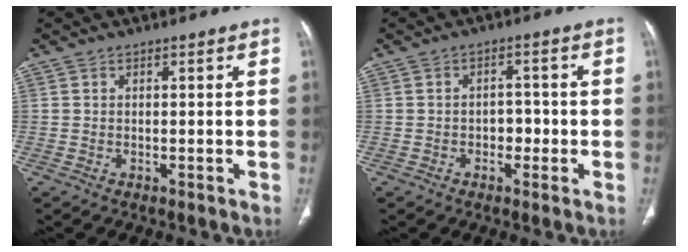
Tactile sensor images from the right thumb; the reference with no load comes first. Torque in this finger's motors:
{"motor_torque": [-0.15, -0.13, 0.07, -0.01, 0.03]}